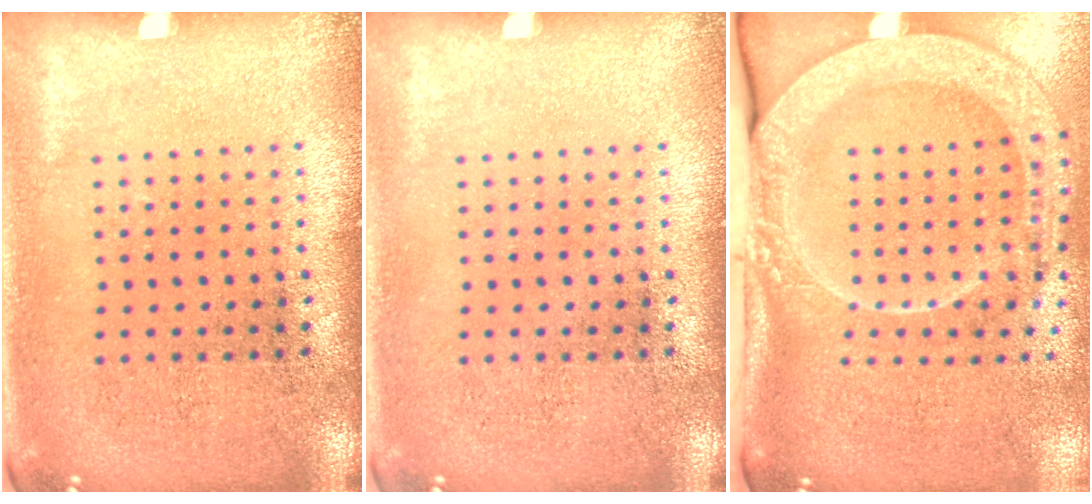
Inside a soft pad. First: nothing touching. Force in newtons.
{"total": 0.0}
{"total": 2.8, "press": 2.1, "slide": 1.9}